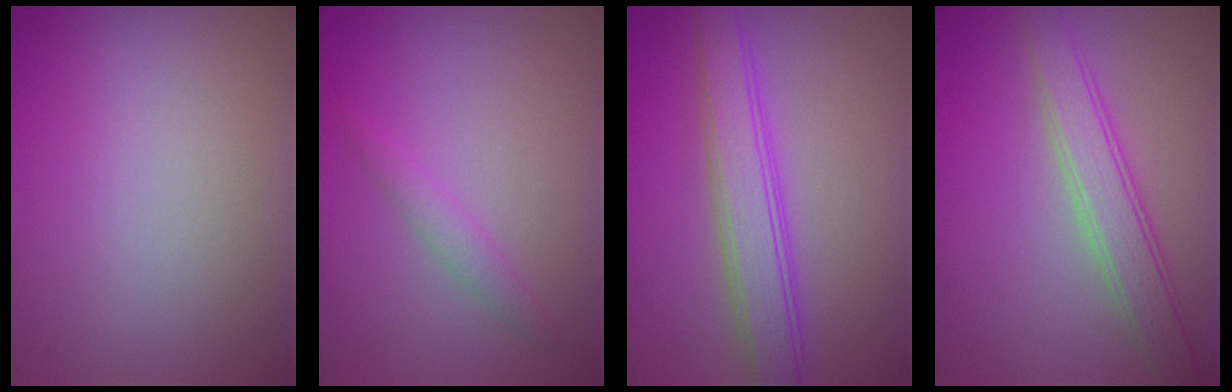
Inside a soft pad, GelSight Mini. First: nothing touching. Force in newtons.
{"total": 1.4, "press": 1.4, "slide": 0.1}
{"total": 4.5, "press": 4.5, "slide": 0.2}
{"total": 3.8, "press": 3.8, "slide": 0.1}